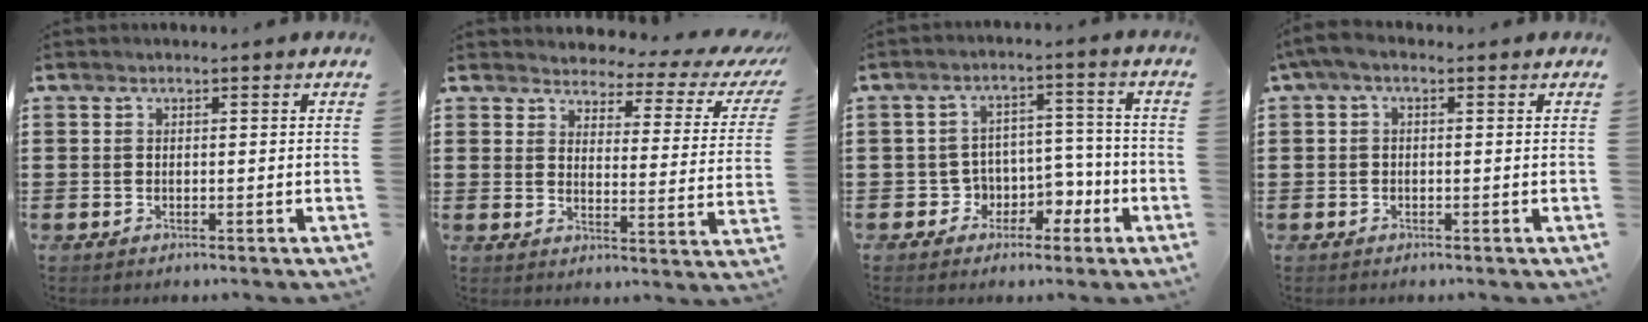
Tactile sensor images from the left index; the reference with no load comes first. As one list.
[{"total": 3.2, "force": [2.8, 1.1, 1.3], "torque": [-0.037, -0.020, 0.039]}, {"total": 5.7, "force": [-1.7, 5.2, 1.6], "torque": [-0.046, 0.006, -0.028]}, {"total": 2.8, "force": [1.0, 1.5, 2.1], "torque": [-0.043, 0.010, 0.017]}]